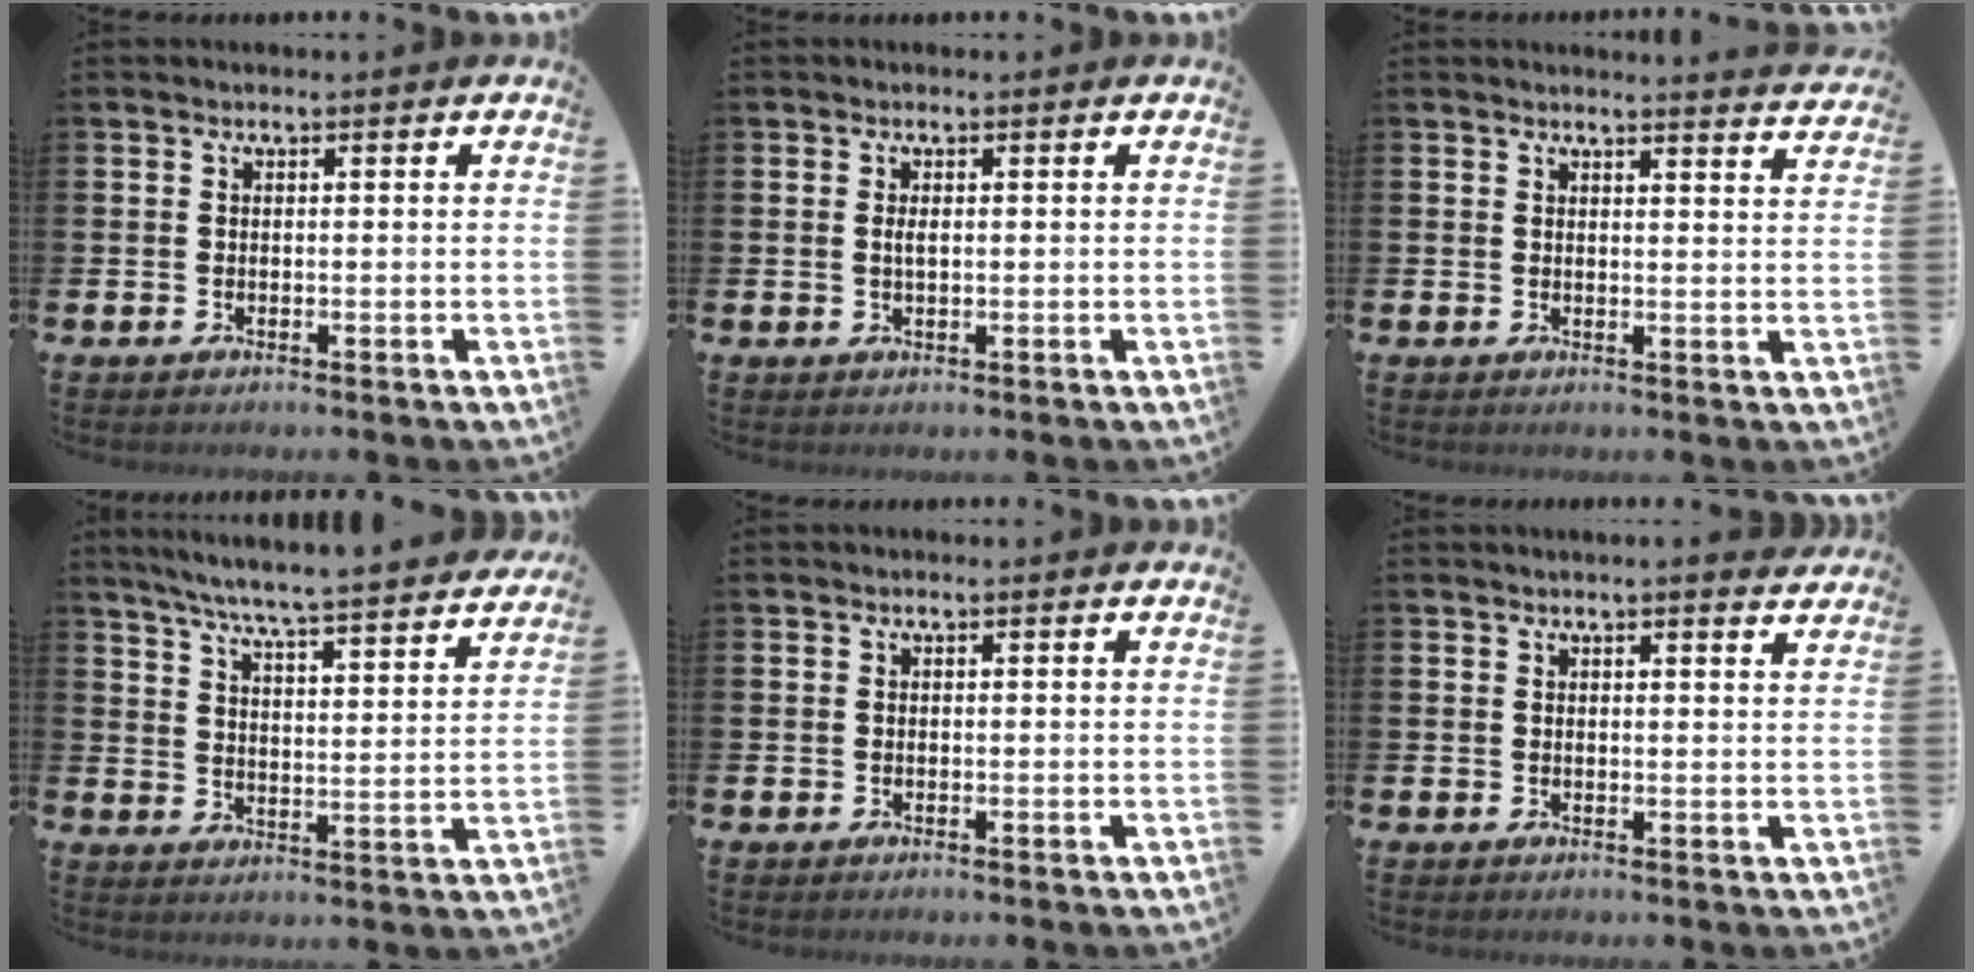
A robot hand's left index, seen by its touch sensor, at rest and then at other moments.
{"total": 1.2, "force": [0.2, 0.4, 1.0], "torque": [-0.020, 0.003, 0.002]}
{"total": 2.7, "force": [2.7, -0.3, -0.1], "torque": [0.010, -0.023, 0.046]}
{"total": 7.1, "force": [6.8, -0.3, 2.3], "torque": [-0.059, -0.056, 0.113]}
{"total": 0.0}
{"total": 1.9, "force": [1.8, -0.1, 0.1], "torque": [0.005, -0.012, 0.032]}